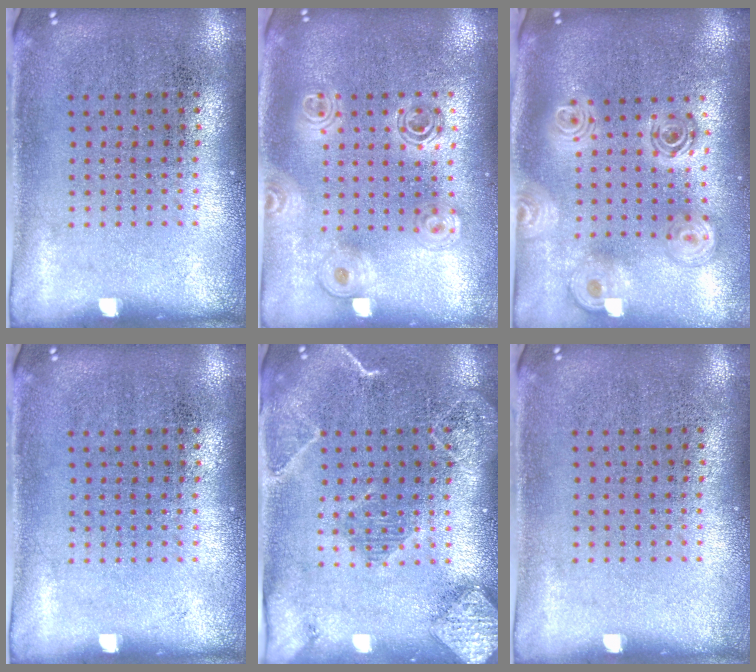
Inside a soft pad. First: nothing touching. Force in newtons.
{"total": 1.5, "press": 1.4, "slide": 0.7}
{"total": 2.4, "press": 1.9, "slide": 1.6}
{"total": 0.0}
{"total": 2.2, "press": 2.1, "slide": 0.8}
{"total": 0.0}